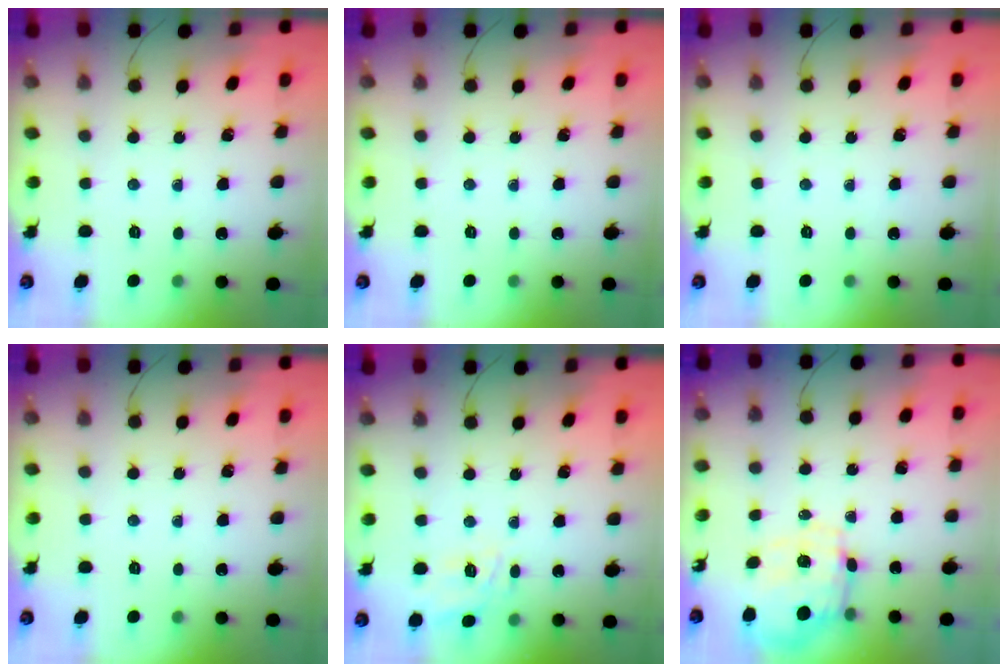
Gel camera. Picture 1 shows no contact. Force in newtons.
{"total": 0.0}
{"total": 0.0}
{"total": 0.0}
{"total": 4.5, "press": 4.4, "slide": 1.1}
{"total": 3.6, "press": 3.3, "slide": 1.4}